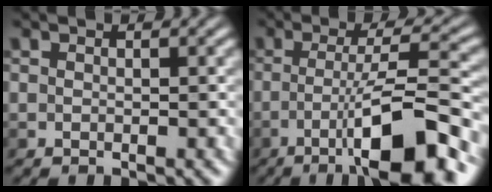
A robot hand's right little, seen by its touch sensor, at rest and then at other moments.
{"total": 9.1, "force": [-4.2, 1.6, 8.0], "torque": [-0.117, 0.012, -0.078]}